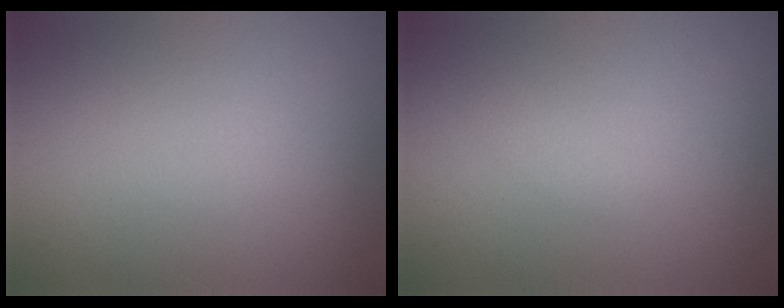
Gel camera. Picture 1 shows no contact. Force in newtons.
{"total": 0.6, "press": 0.6, "slide": 0.0}